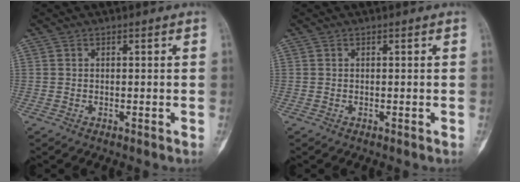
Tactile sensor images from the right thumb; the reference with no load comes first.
{"total": 0.0}